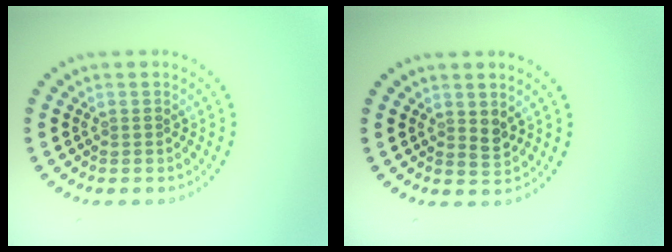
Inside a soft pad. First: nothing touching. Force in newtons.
{"total": 1.1, "press": 1.0, "slide": 0.5}